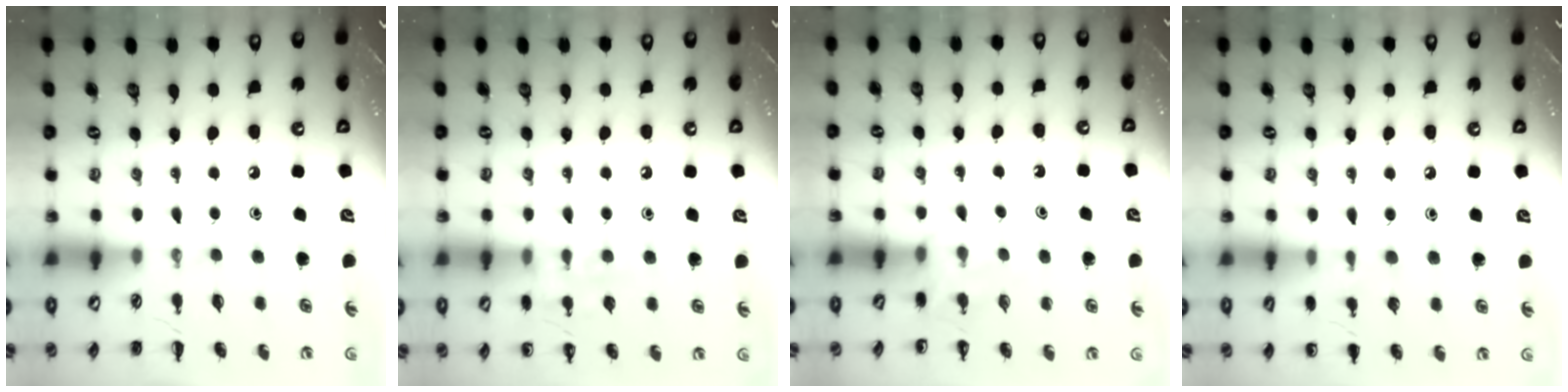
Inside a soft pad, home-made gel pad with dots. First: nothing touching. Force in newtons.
{"total": 7.7, "press": 7.6, "slide": 1.3}
{"total": 4.8, "press": 4.6, "slide": 1.5}
{"total": 5.7, "press": 5.5, "slide": 1.5}